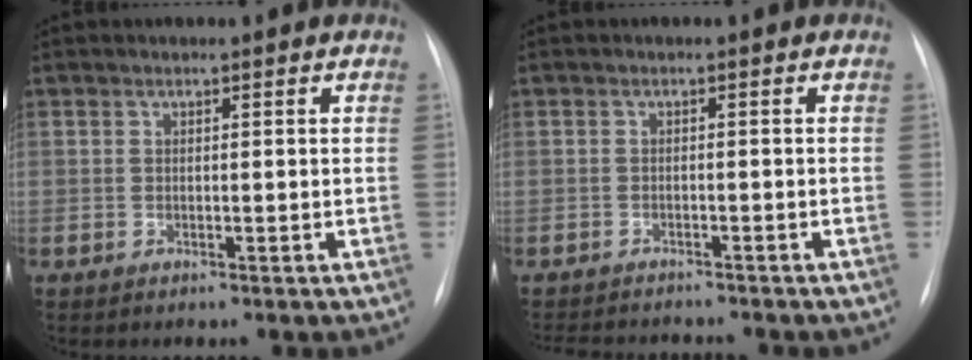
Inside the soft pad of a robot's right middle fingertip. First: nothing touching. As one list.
[{"total": 7.5, "force": [-7.2, 1.1, 2.0], "torque": [-0.024, -0.001, -0.100]}]